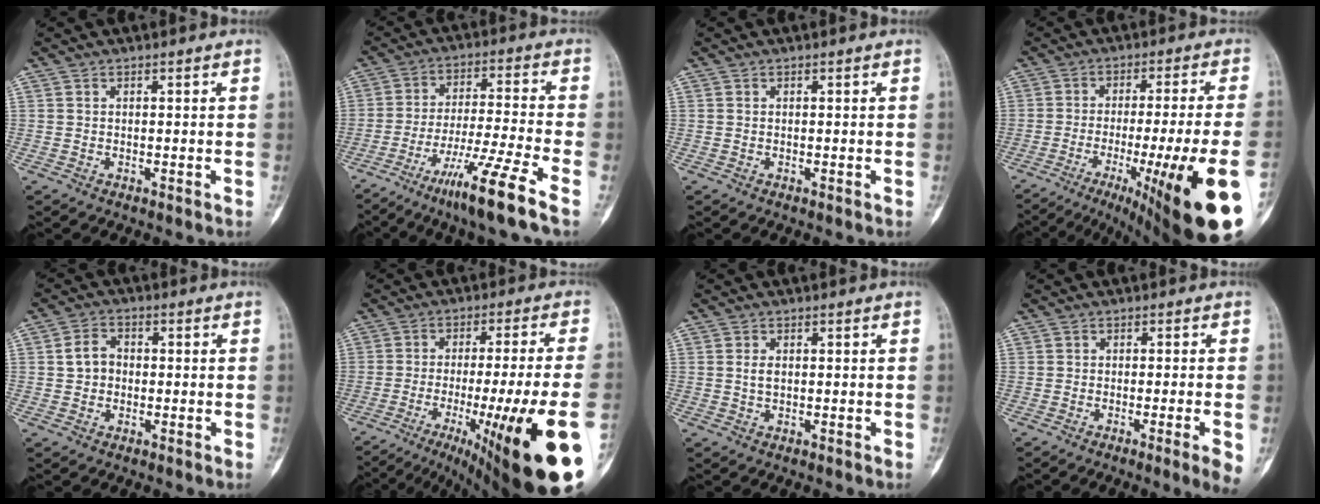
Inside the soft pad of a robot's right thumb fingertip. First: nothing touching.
{"total": 14.3, "force": [-8.3, -0.1, 11.6], "torque": [-0.228, 0.024, -0.146]}
{"total": 0.0}
{"total": 24.7, "force": [-10.1, 3.0, 22.3], "torque": [-0.262, 0.008, -0.143]}
{"total": 4.4, "force": [-0.1, 3.6, 2.4], "torque": [-0.034, 0.017, -0.006]}
{"total": 27.1, "force": [-10.3, 3.8, 24.7], "torque": [-0.300, 0.009, -0.145]}
{"total": 1.7, "force": [0.1, 1.1, 1.3], "torque": [-0.026, 0.001, 0.002]}
{"total": 4.7, "force": [-1.8, -0.3, 4.3], "torque": [-0.071, -0.007, -0.029]}